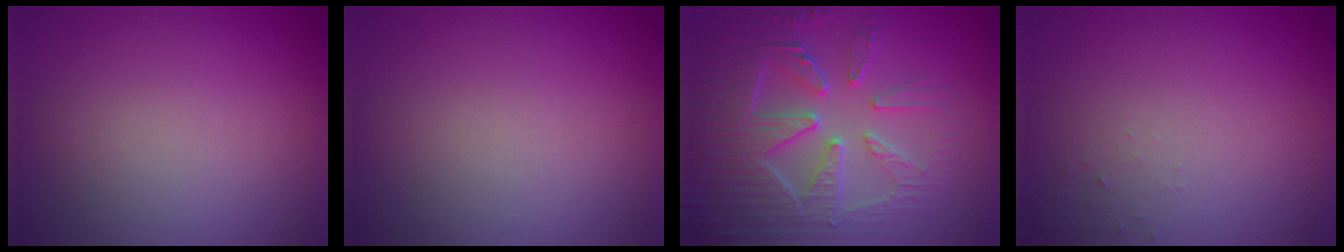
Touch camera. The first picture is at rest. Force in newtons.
{"total": 0.0}
{"total": 8.2, "press": 6.4, "slide": 5.1}
{"total": 1.0, "press": 0.9, "slide": 0.1}